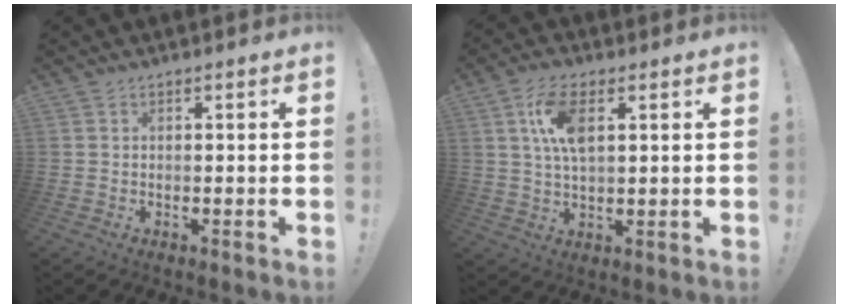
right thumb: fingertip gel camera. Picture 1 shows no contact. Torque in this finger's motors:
{"motor_torque": [-0.27, 0.51, 1.06, 0.19, 0.36]}